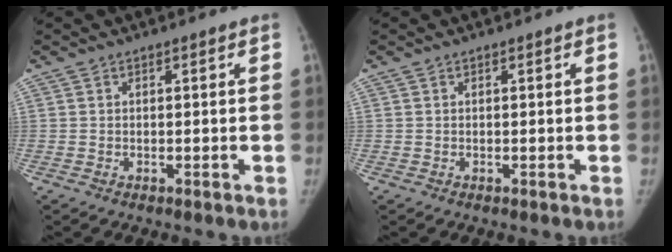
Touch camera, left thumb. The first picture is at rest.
{"total": 0.0}